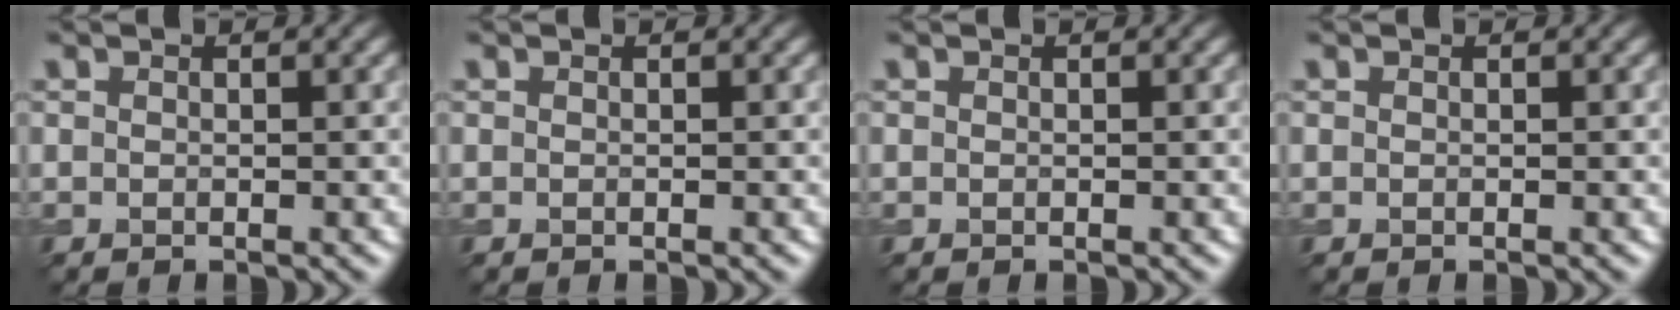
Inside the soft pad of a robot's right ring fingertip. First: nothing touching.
{"total": 0.0}
{"total": 0.0}
{"total": 0.0}